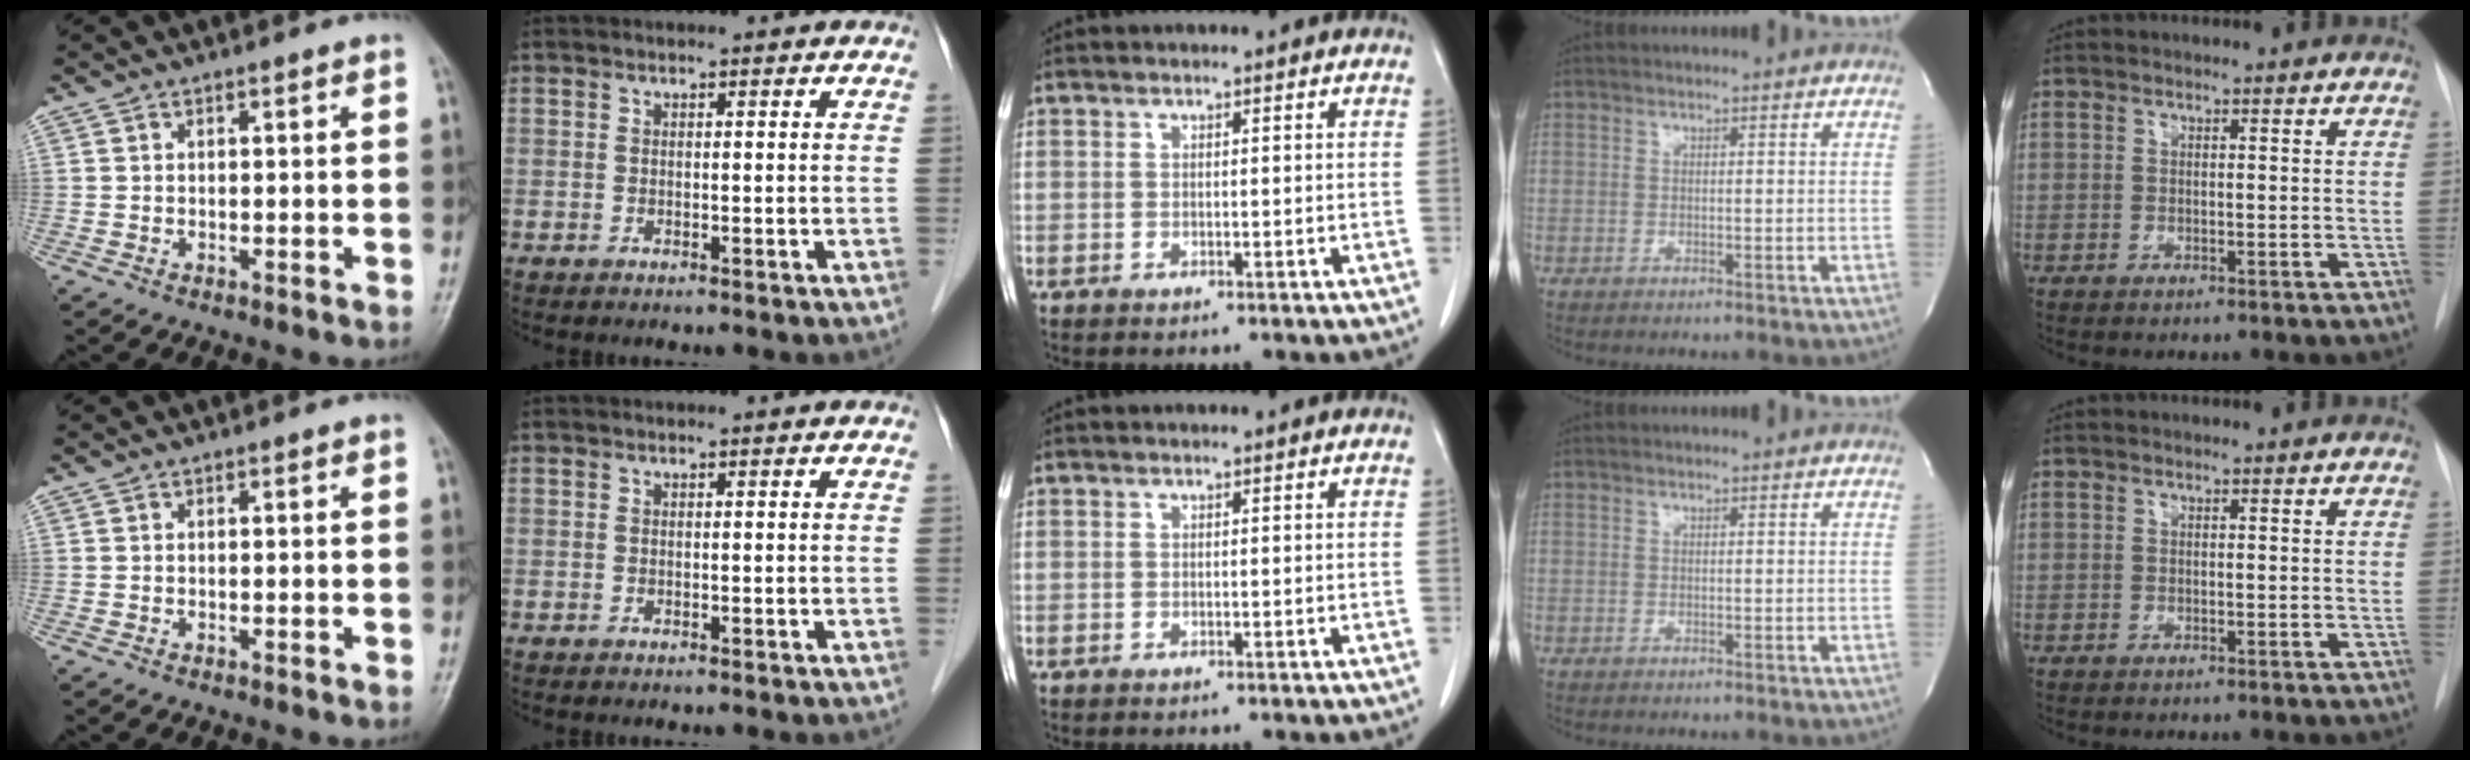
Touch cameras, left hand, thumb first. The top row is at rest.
{}